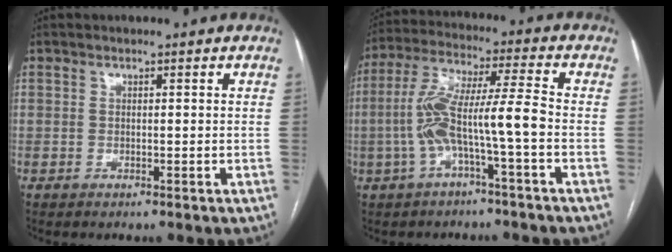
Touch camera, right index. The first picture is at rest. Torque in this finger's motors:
{"motor_torque": [1.85, -0.29, 0.90, 0.21]}